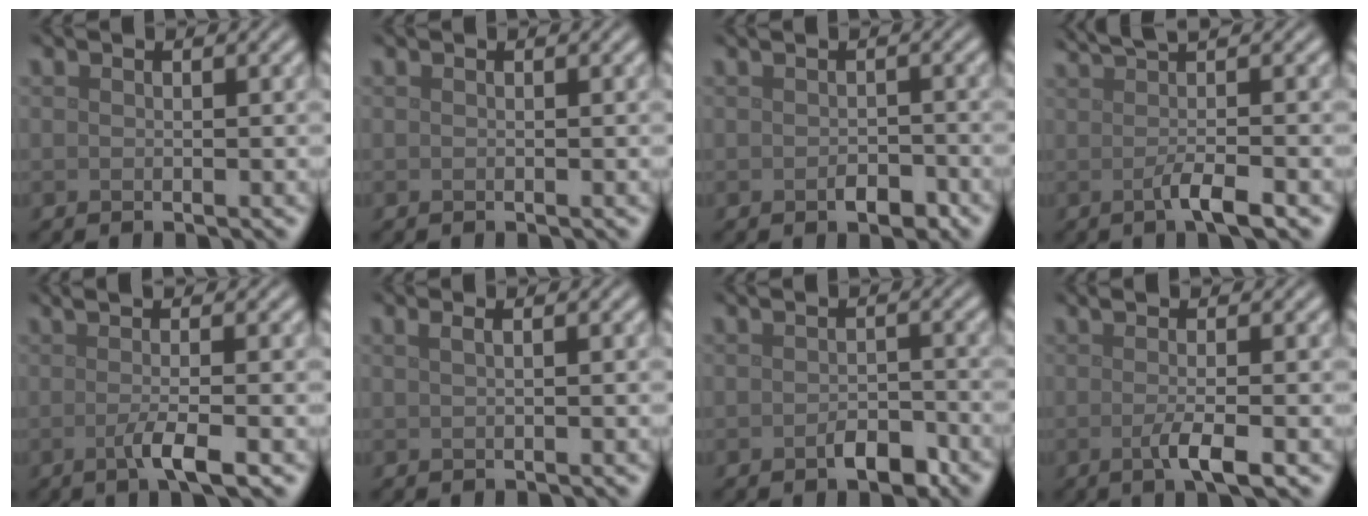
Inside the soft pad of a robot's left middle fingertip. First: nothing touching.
{"total": 0.0}
{"total": 1.7, "force": [-0.7, 0.9, 1.3], "torque": [-0.023, -0.002, -0.012]}
{"total": 4.7, "force": [0.2, 1.1, 4.5], "torque": [-0.063, 0.006, 0.005]}
{"total": 4.2, "force": [-0.3, 1.1, 4.0], "torque": [-0.056, -0.002, -0.011]}
{"total": 2.1, "force": [1.0, 1.1, 1.5], "torque": [-0.007, 0.004, -0.005]}
{"total": 2.4, "force": [-1.2, 1.1, 1.7], "torque": [-0.030, -0.001, -0.019]}
{"total": 3.6, "force": [-0.4, 0.9, 3.4], "torque": [-0.049, -0.005, -0.012]}